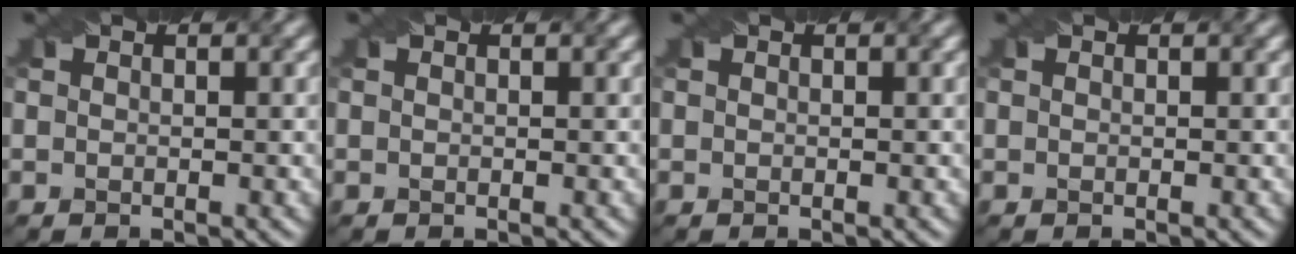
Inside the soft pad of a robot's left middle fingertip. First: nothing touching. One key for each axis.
{"total": 0.0}
{"total": 0.0}
{"total": 0.0}